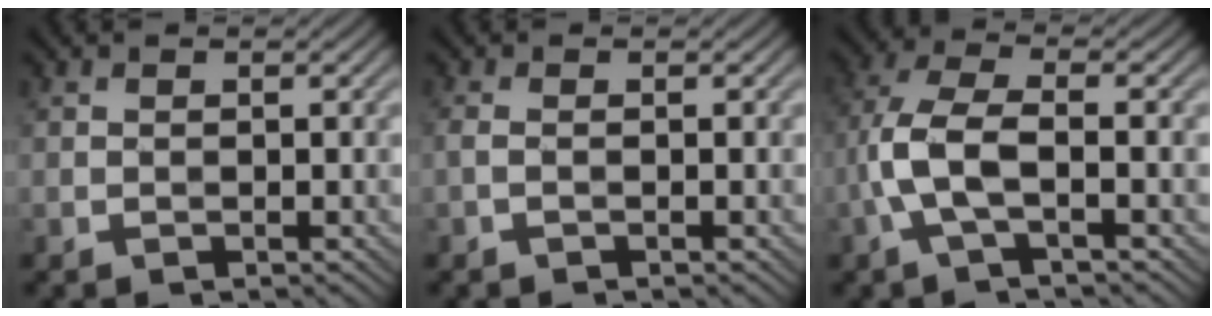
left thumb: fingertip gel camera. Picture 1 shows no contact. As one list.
[{"total": 1.0, "force": [-0.4, 0.2, 0.9], "torque": [-0.024, 0.001, -0.011]}, {"total": 6.3, "force": [-1.7, 2.1, 5.7], "torque": [-0.136, 0.011, -0.044]}]